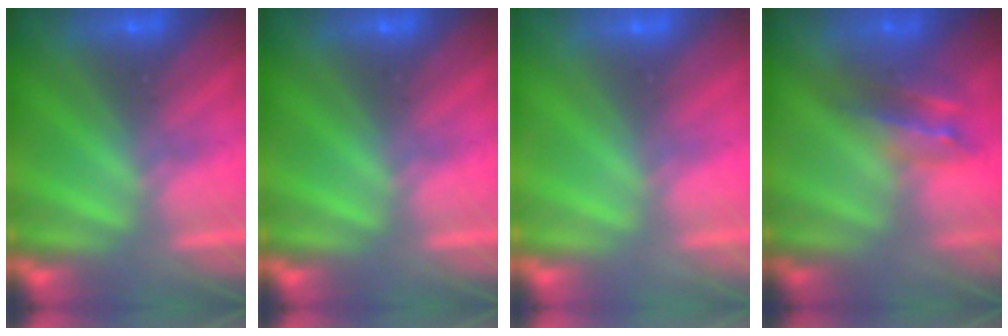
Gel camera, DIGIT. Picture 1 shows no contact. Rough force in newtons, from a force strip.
{"total": 0.0}
{"total": 1.7}
{"total": 2.9}